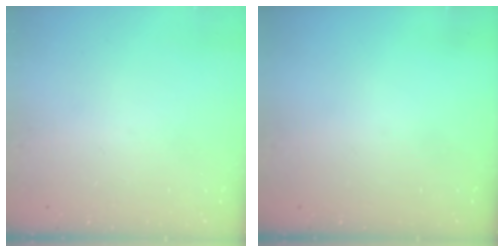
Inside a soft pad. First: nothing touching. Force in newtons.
{"total": 0.0}